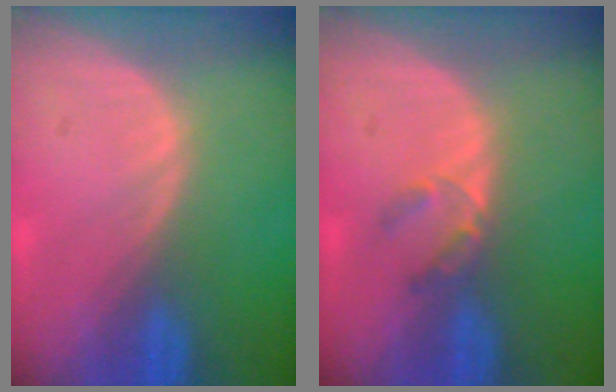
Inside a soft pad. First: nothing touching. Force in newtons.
{"total": 2.5, "press": 2.3, "slide": 1.0}